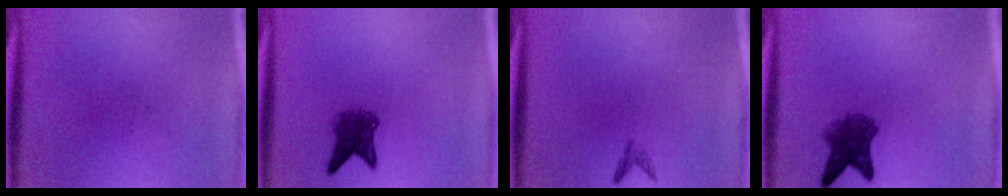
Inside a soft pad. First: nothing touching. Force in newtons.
{"total": 4.2}
{"total": 0.8}
{"total": 5.3}